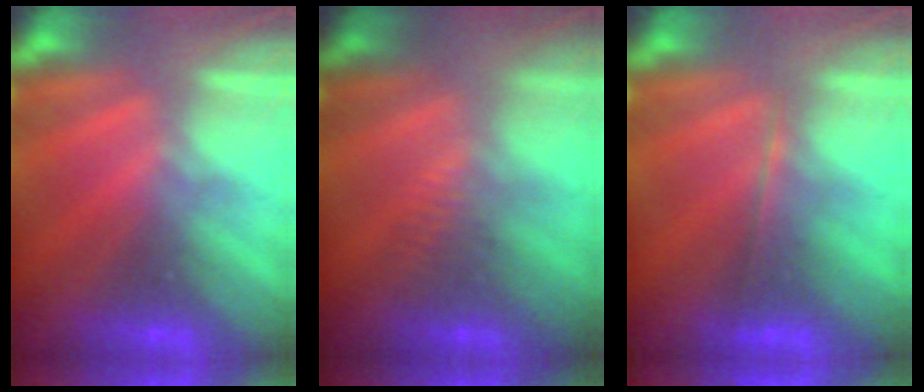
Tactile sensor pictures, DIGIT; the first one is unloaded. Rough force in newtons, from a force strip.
{"total": 2.8}
{"total": 1.8}